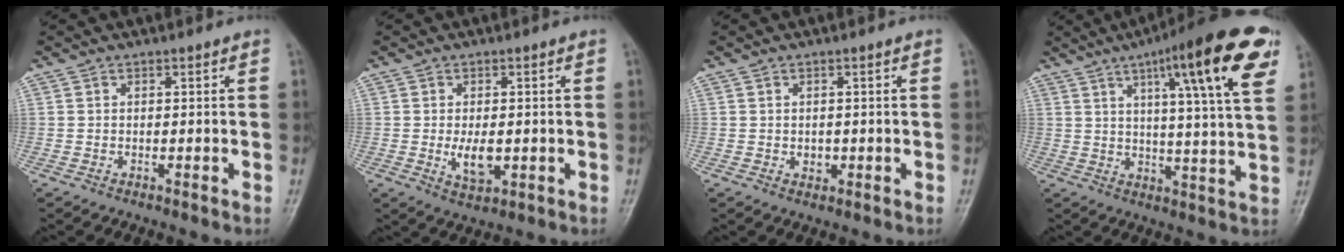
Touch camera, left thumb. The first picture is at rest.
{"total": 5.0, "force": [-0.6, 2.6, 4.2], "torque": [-0.069, -0.010, -0.004]}
{"total": 1.6, "force": [-0.2, 1.3, 0.9], "torque": [-0.008, 0.001, 0.001]}
{"total": 19.5, "force": [9.0, 3.0, 17.0], "torque": [-0.226, -0.018, 0.122]}